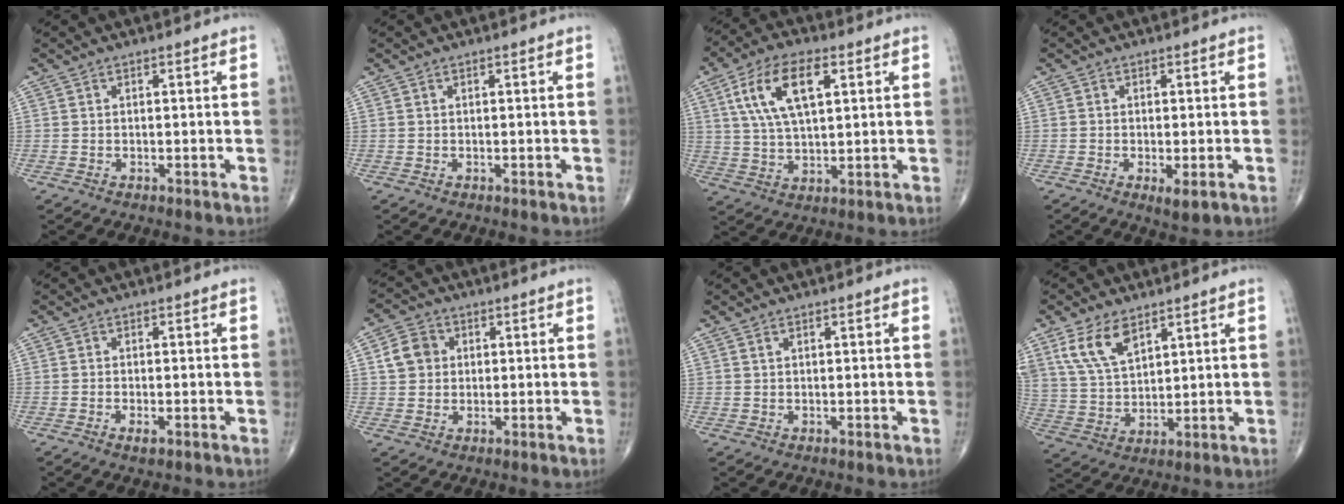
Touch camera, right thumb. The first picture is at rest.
{"total": 0.0}
{"total": 13.1, "force": [4.5, 5.9, 10.7], "torque": [-0.202, 0.002, 0.085]}
{"total": 3.2, "force": [-1.1, 0.9, 2.9], "torque": [-0.048, -0.010, -0.018]}
{"total": 1.7, "force": [-0.8, 0.6, 1.3], "torque": [-0.024, -0.003, -0.015]}
{"total": 5.6, "force": [1.1, 4.9, 2.6], "torque": [-0.033, 0.006, 0.014]}
{"total": 0.7, "force": [0.5, 0.4, 0.3], "torque": [-0.006, 0.001, 0.010]}
{"total": 9.8, "force": [5.7, 5.0, 6.1], "torque": [-0.114, -0.018, 0.124]}